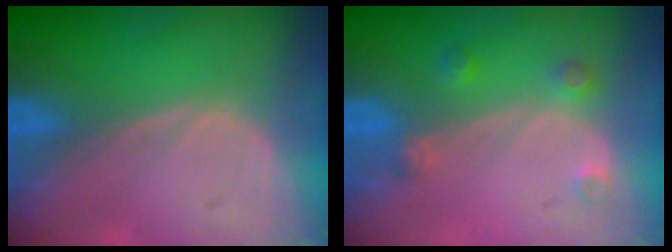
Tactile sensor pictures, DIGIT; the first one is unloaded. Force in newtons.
{"total": 2.7, "press": 2.6, "slide": 0.5}